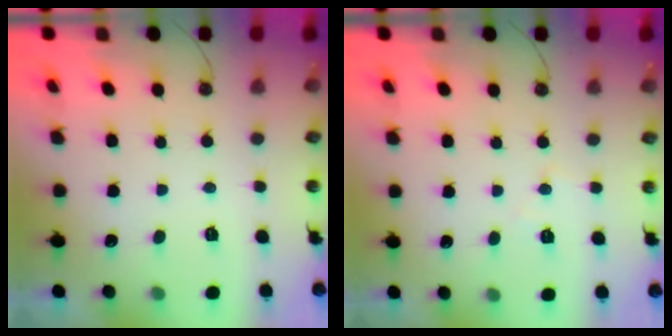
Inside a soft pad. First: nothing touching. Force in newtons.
{"total": 5.7, "press": 5.7, "slide": 0.9}